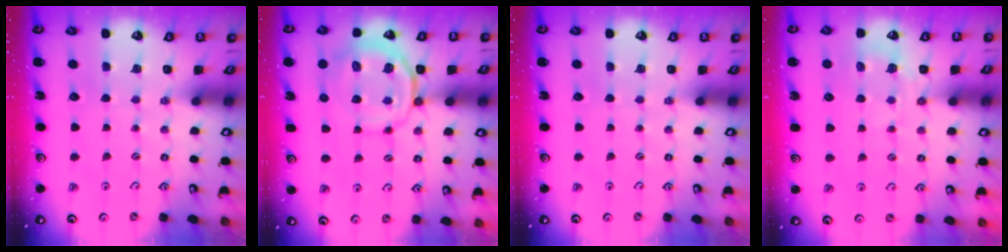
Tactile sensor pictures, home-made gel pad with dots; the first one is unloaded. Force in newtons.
{"total": 9.7, "press": 9.5, "slide": 1.8}
{"total": 0.0}
{"total": 7.7, "press": 7.6, "slide": 1.0}